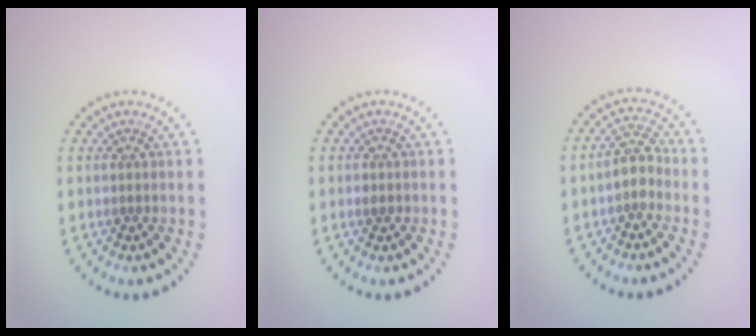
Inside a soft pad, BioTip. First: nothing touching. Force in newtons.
{"total": 0.9, "press": 0.8, "slide": 0.1}
{"total": 2.4, "press": 2.0, "slide": 1.3}